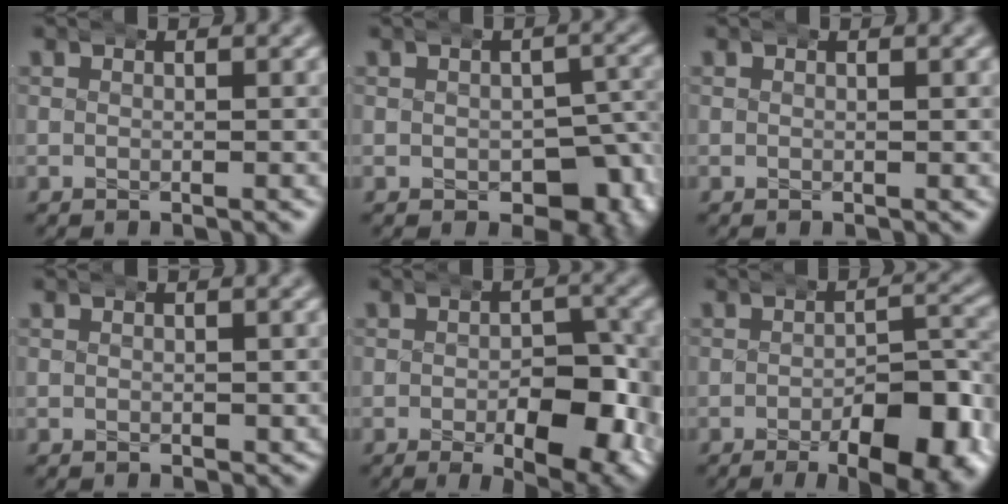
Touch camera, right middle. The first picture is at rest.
{"total": 5.8, "force": [-2.1, 3.8, 3.8], "torque": [-0.036, -0.011, -0.022]}
{"total": 0.0}
{"total": 0.9, "force": [-0.2, 0.6, 0.6], "torque": [-0.004, -0.007, 0.001]}
{"total": 9.4, "force": [-2.6, 4.8, 7.7], "torque": [-0.100, -0.024, -0.026]}
{"total": 8.8, "force": [-3.7, 3.4, 7.2], "torque": [-0.085, -0.010, -0.052]}